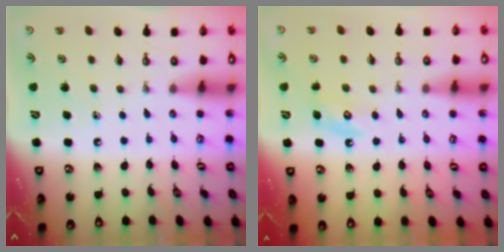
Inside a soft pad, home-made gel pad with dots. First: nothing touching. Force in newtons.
{"total": 4.8, "press": 4.8, "slide": 0.4}